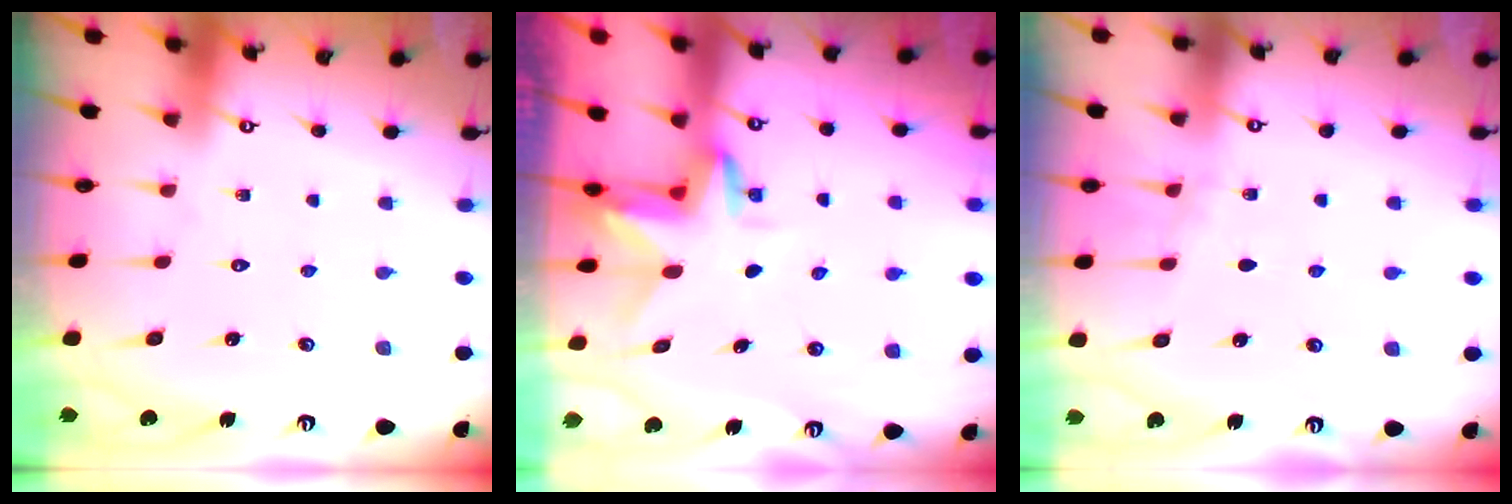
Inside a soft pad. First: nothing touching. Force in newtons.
{"total": 3.1, "press": 3.1, "slide": 0.2}
{"total": 3.7, "press": 3.4, "slide": 1.3}